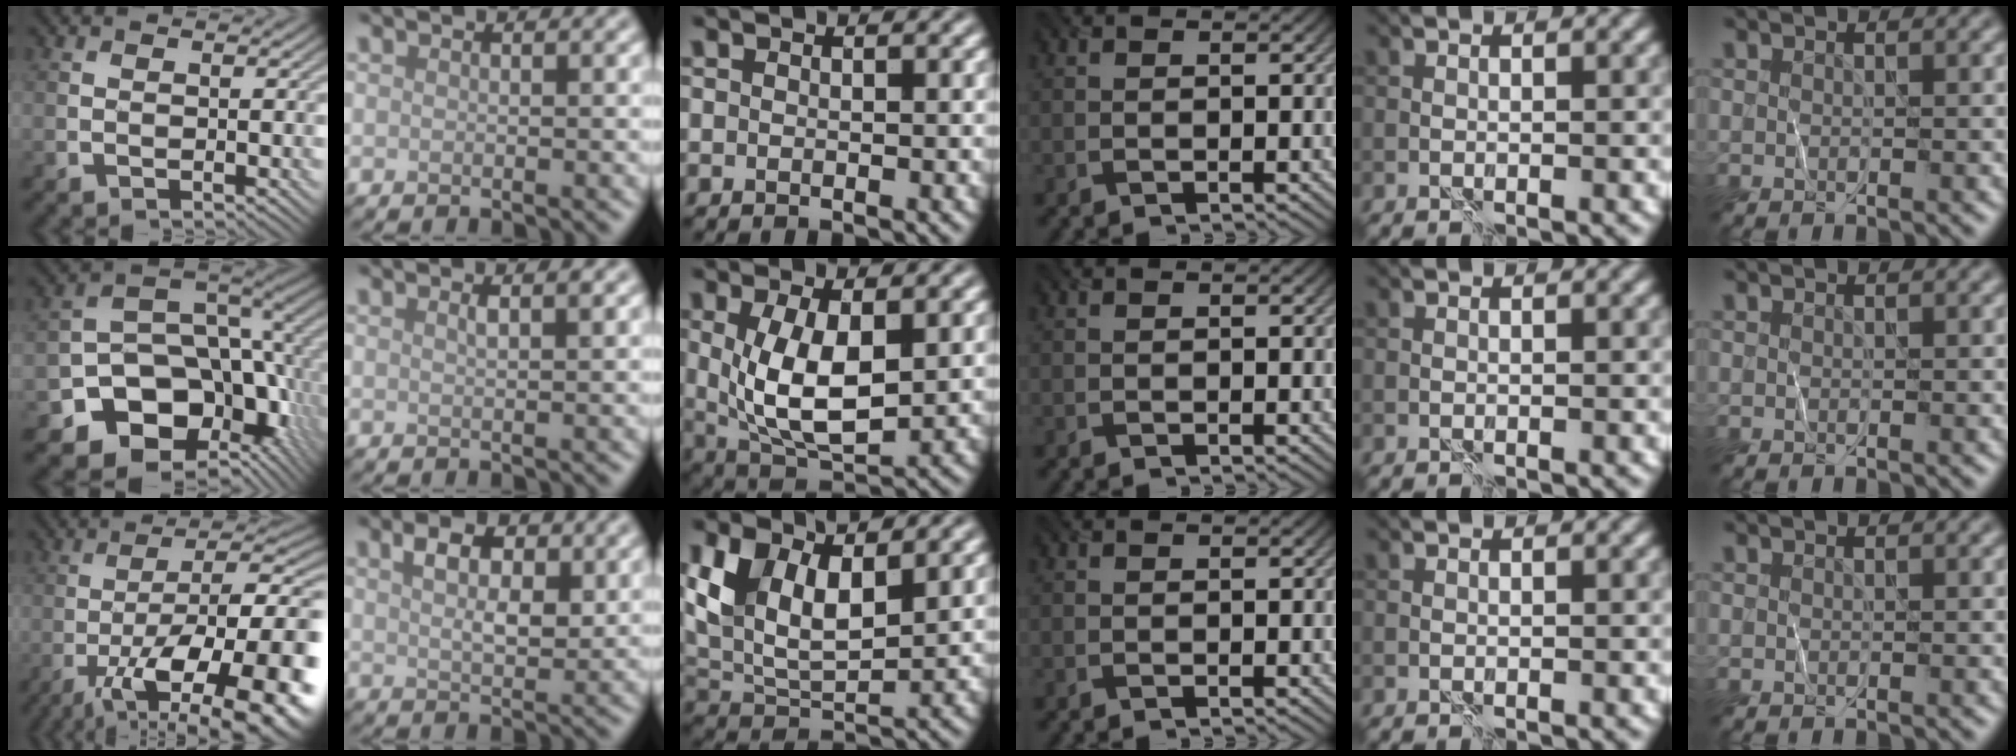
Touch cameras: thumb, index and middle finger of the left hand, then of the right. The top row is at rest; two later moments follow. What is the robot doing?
{"motion": "wrap", "object": "plastic wrap"}